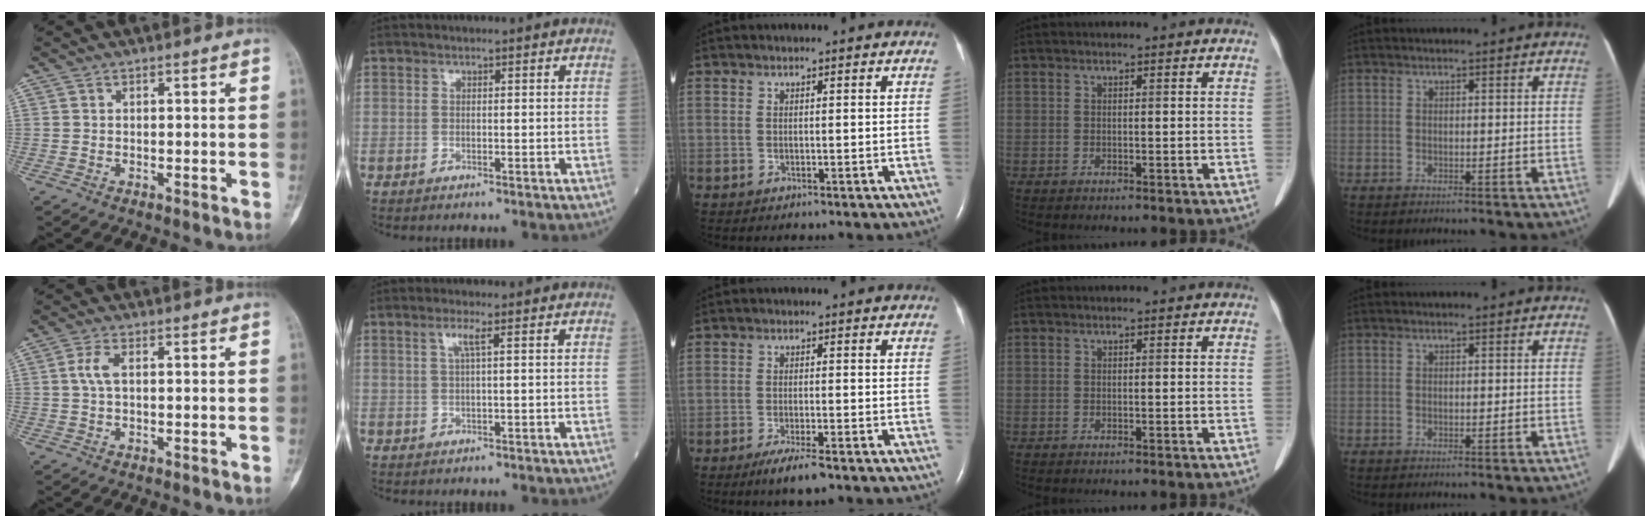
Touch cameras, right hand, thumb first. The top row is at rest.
{"thumb": {"total": 3.0, "force": [0.4, 1.3, 2.7], "torque": [-0.068, 0.005, 0.006]}, "index": {"total": 1.9, "force": [0.6, -0.3, 1.8], "torque": [-0.041, 0.005, 0.013]}, "middle": {"total": 4.4, "force": [-2.9, 0.4, 3.3], "torque": [-0.062, -0.012, -0.049]}}